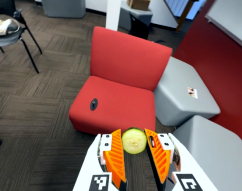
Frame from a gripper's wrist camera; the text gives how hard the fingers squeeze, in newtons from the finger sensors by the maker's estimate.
{"total": 8.1, "left": 7.8, "right": 8.3}